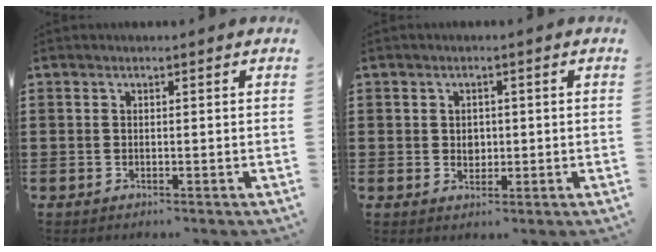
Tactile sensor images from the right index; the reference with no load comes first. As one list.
[{"total": 1.9, "force": [0.3, 1.7, 0.9], "torque": [-0.014, 0.006, 0.002]}]